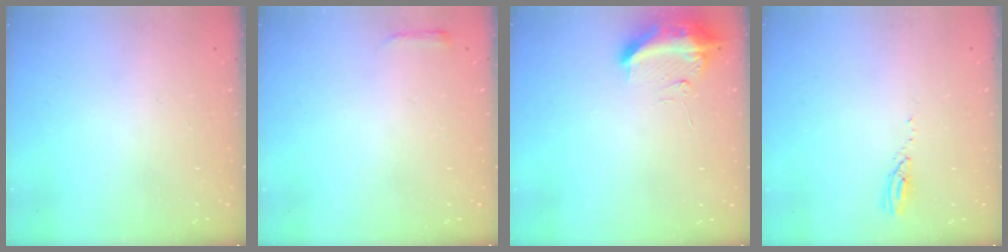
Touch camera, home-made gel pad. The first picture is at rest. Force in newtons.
{"total": 2.4, "press": 2.3, "slide": 0.6}
{"total": 10.4, "press": 10.4, "slide": 1.0}
{"total": 3.1, "press": 3.0, "slide": 0.3}